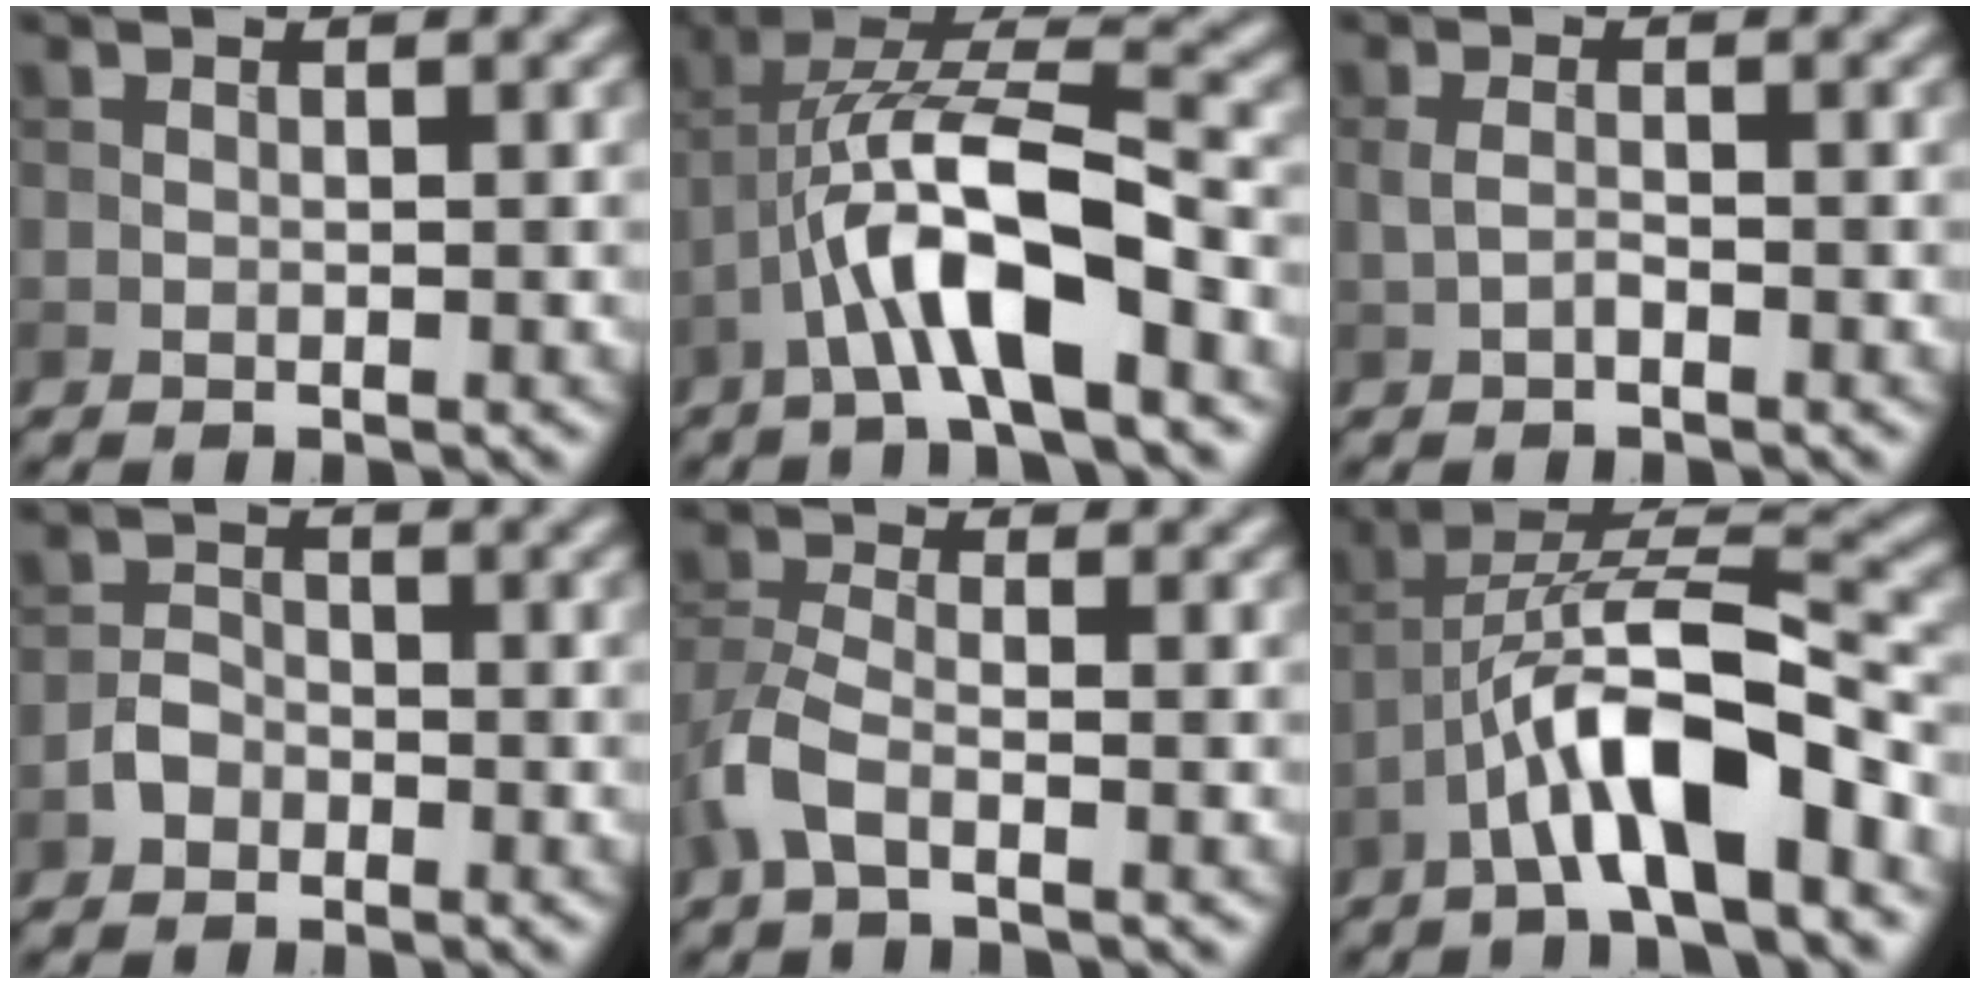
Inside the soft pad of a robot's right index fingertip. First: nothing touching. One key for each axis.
{"total": 8.6, "fx": -3.5, "fy": 2.5, "fz": 7.5, "tx": -0.139, "ty": 0.017, "tz": -0.065}
{"total": 1.1, "fx": -0.3, "fy": 0.4, "fz": 1.0, "tx": -0.025, "ty": 0.001, "tz": -0.010}
{"total": 1.9, "fx": -1.1, "fy": 1.3, "fz": 0.7, "tx": -0.011, "ty": 0.007, "tz": -0.024}
{"total": 3.7, "fx": -1.9, "fy": 1.5, "fz": 2.8, "tx": -0.072, "ty": 0.001, "tz": -0.053}
{"total": 8.8, "fx": -4.2, "fy": 2.1, "fz": 7.4, "tx": -0.127, "ty": 0.020, "tz": -0.074}